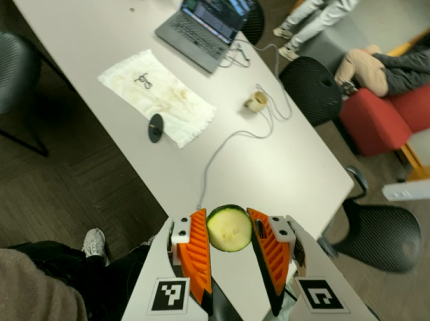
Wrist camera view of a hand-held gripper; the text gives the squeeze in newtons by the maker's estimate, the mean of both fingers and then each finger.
{"total": 8.4, "left": 8.0, "right": 8.7}